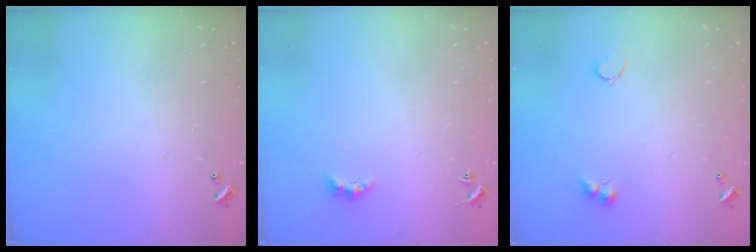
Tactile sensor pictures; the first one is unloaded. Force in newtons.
{"total": 2.4, "press": 2.3, "slide": 0.5}
{"total": 2.8, "press": 2.7, "slide": 0.7}